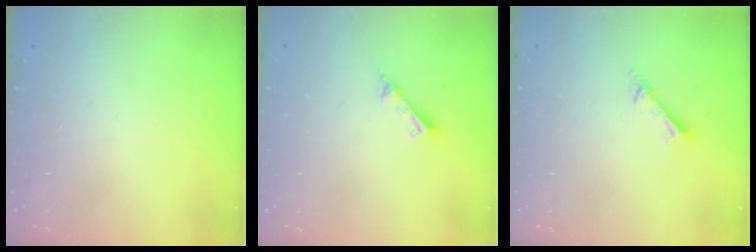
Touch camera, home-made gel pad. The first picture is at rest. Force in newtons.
{"total": 2.6, "press": 2.6, "slide": 0.1}
{"total": 3.2, "press": 3.2, "slide": 0.0}